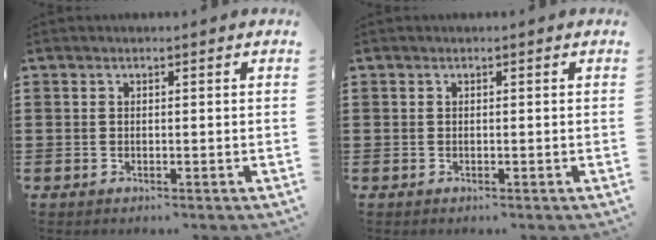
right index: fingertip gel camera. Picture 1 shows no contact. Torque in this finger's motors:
{"motor_torque": [0.04, 0.07, 0.00, 0.00]}